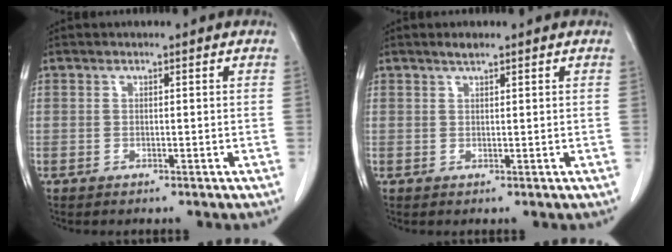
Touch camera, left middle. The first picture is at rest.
{"total": 1.3, "force": [1.0, 0.1, 0.8], "torque": [-0.019, 0.001, 0.021]}